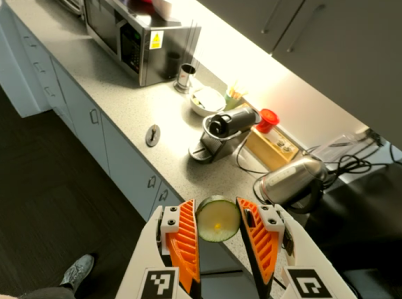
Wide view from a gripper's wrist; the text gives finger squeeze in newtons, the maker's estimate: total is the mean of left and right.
{"total": 11.3, "left": 11.7, "right": 10.9}